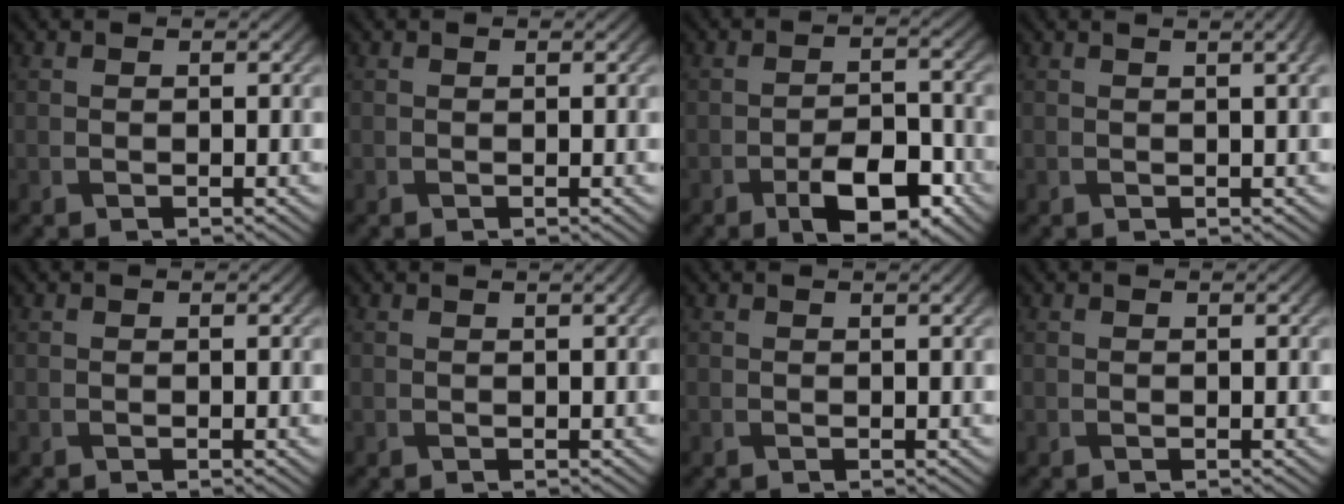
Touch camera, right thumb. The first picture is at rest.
{"total": 0.0}
{"total": 7.4, "force": [-3.9, 3.2, 5.4], "torque": [-0.084, 0.003, -0.064]}
{"total": 2.8, "force": [1.1, 0.7, 2.5], "torque": [-0.030, 0.009, 0.006]}
{"total": 0.0}
{"total": 0.9, "force": [0.6, 0.1, 0.7], "torque": [-0.014, 0.003, 0.003]}
{"total": 0.6, "force": [0.4, 0.0, 0.5], "torque": [-0.008, 0.004, 0.005]}
{"total": 0.0}